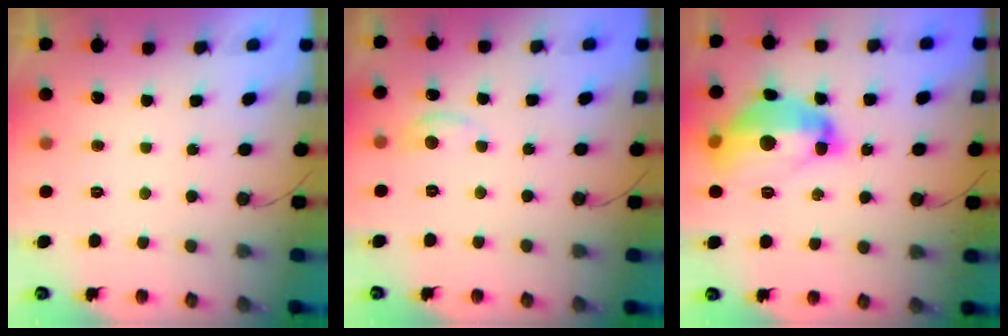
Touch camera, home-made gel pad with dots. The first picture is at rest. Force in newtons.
{"total": 4.4, "press": 4.4, "slide": 0.7}
{"total": 15.6, "press": 15.5, "slide": 1.4}